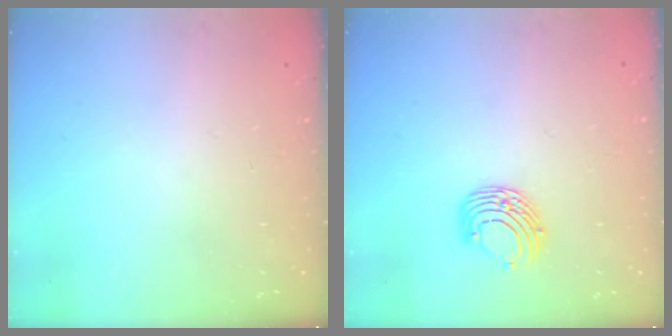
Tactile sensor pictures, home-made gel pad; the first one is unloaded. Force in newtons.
{"total": 8.2, "press": 8.2, "slide": 0.8}